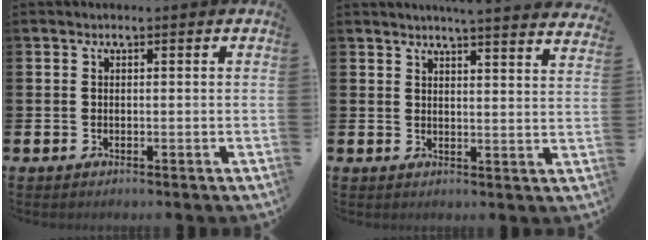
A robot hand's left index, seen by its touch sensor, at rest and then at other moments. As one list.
[{"total": 4.8, "force": [4.6, -0.9, 0.6], "torque": [-0.011, -0.032, 0.079]}]